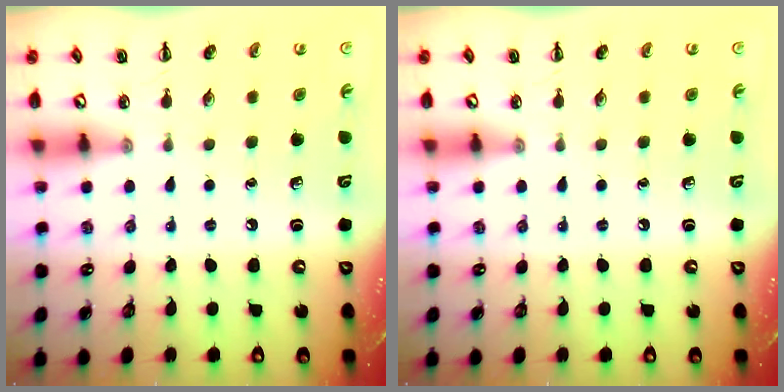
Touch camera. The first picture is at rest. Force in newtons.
{"total": 0.0}